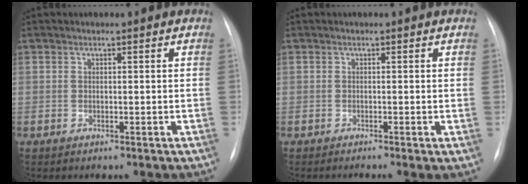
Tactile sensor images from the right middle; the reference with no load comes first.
{"total": 1.3, "force": [-0.7, 0.0, 1.1], "torque": [-0.014, -0.003, -0.014]}